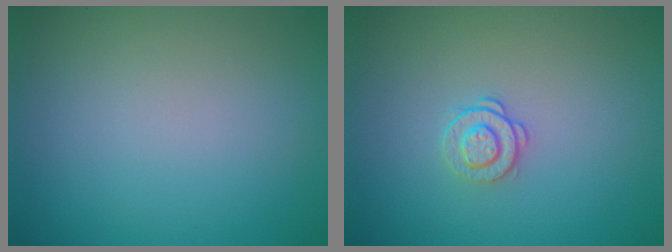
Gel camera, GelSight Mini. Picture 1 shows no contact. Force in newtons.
{"total": 1.6, "press": 1.2, "slide": 1.0}